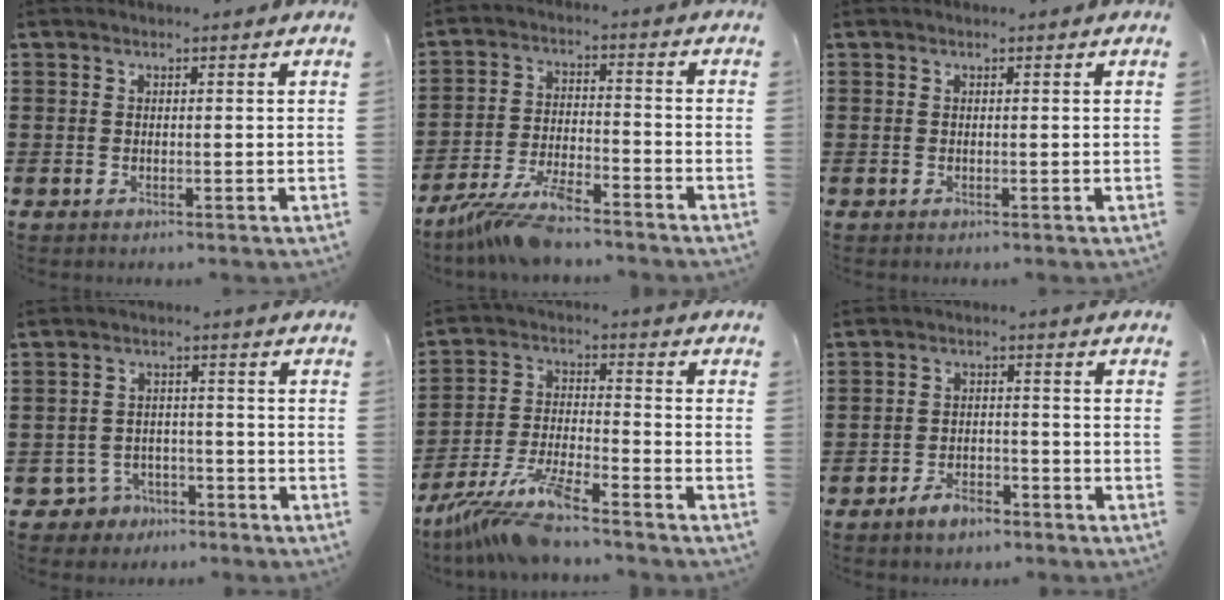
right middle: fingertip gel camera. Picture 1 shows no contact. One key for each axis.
{"total": 7.9, "fx": -6.8, "fy": 1.2, "fz": 3.8, "tx": -0.090, "ty": -0.005, "tz": -0.133}
{"total": 0.0}
{"total": 3.7, "fx": -3.1, "fy": 1.9, "fz": 0.5, "tx": -0.032, "ty": 0.001, "tz": -0.071}
{"total": 10.2, "fx": -8.8, "fy": 0.4, "fz": 5.2, "tx": -0.117, "ty": -0.005, "tz": -0.175}
{"total": 3.6, "fx": -3.1, "fy": 1.3, "fz": 1.2, "tx": -0.029, "ty": 0.008, "tz": -0.063}